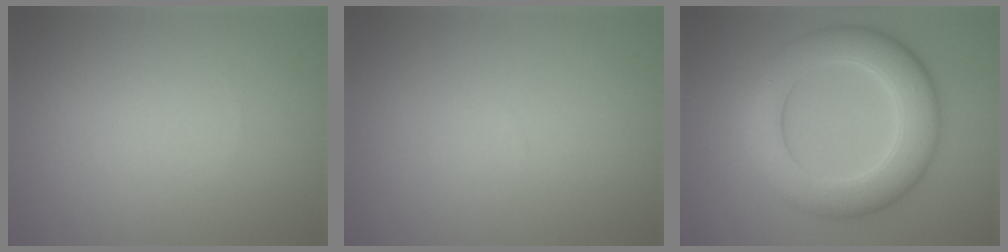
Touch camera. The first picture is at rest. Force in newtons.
{"total": 0.0}
{"total": 7.9, "press": 7.8, "slide": 0.6}